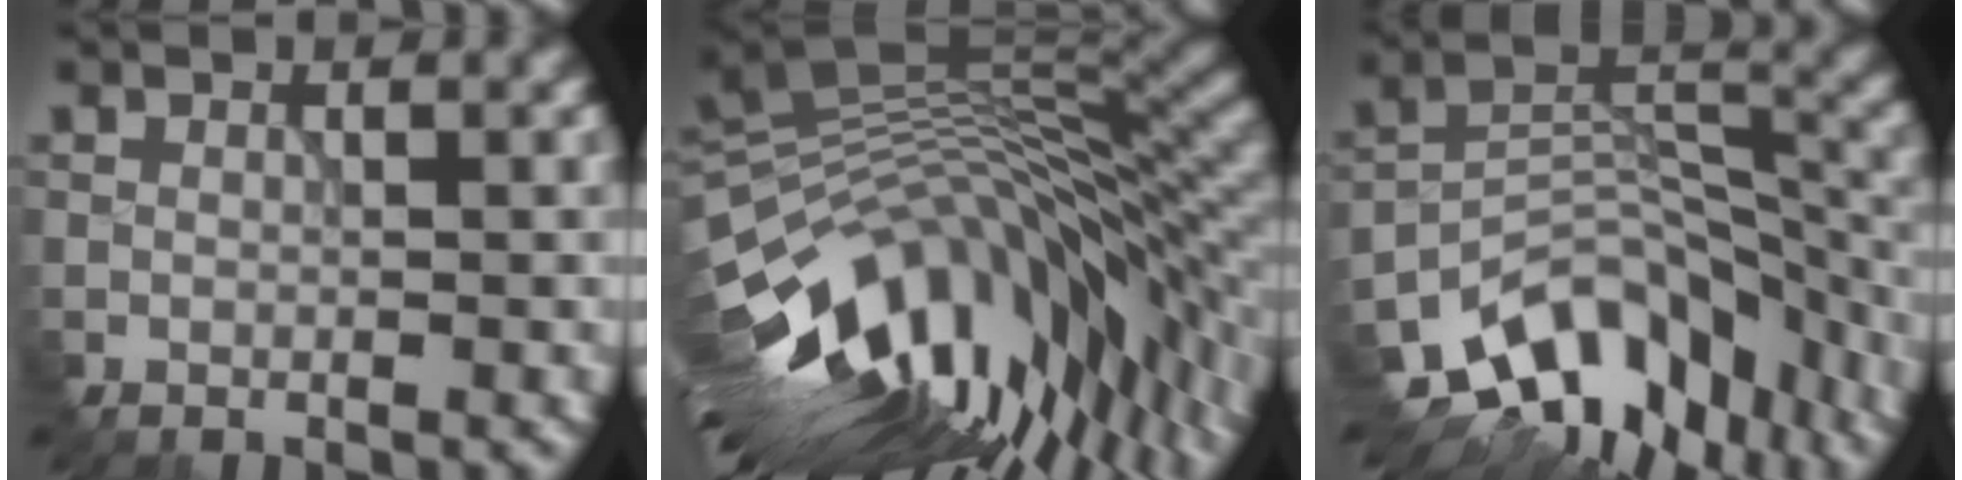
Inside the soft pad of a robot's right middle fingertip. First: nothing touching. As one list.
[{"total": 16.3, "force": [-5.9, 6.4, 13.8], "torque": [-0.233, 0.009, -0.106]}, {"total": 11.0, "force": [-7.9, 5.9, 5.0], "torque": [-0.079, 0.003, -0.136]}]